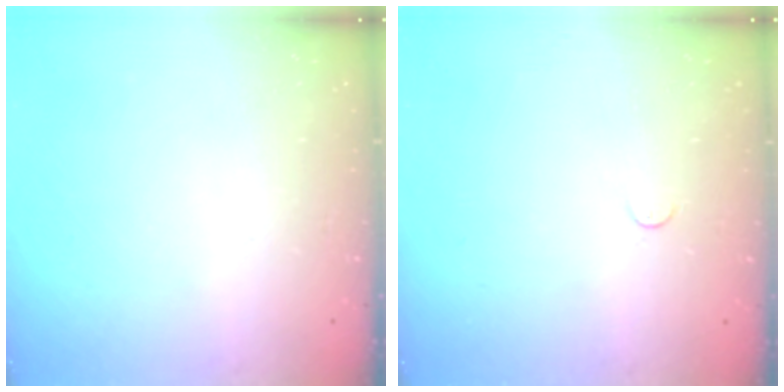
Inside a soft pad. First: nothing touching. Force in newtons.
{"total": 2.7, "press": 2.7, "slide": 0.4}